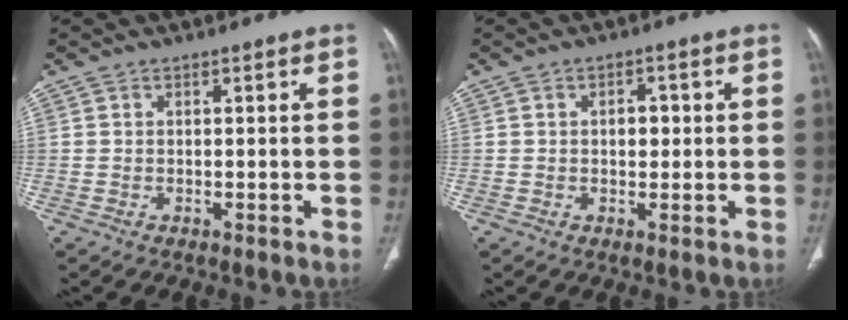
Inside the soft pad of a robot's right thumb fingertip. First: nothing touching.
{"total": 3.2, "force": [0.3, 2.1, 2.3], "torque": [-0.021, 0.005, 0.004]}